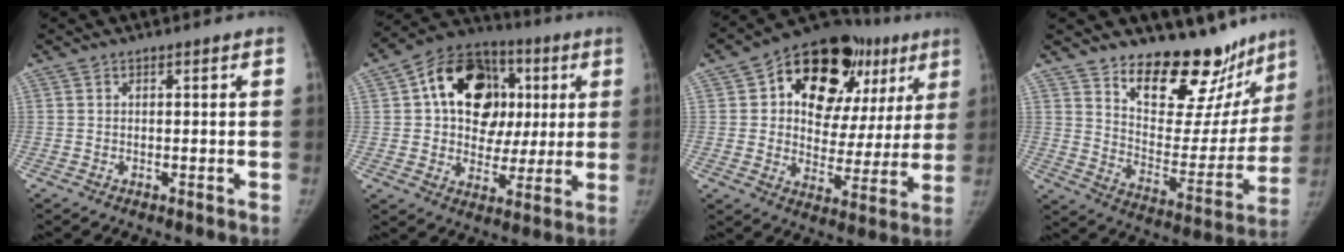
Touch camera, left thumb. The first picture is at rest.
{"total": 19.8, "force": [4.3, 14.9, 12.4], "torque": [-0.144, 0.020, 0.066]}
{"total": 25.2, "force": [10.4, 15.5, 16.9], "torque": [-0.179, 0.015, 0.152]}
{"total": 20.8, "force": [16.7, 9.2, 8.2], "torque": [-0.055, -0.129, 0.244]}